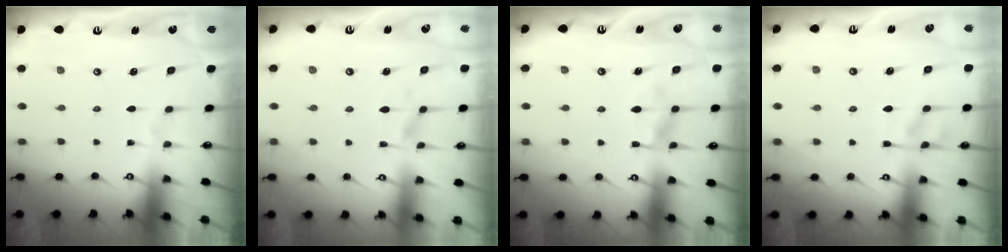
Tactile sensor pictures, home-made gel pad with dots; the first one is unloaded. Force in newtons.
{"total": 1.7, "press": 1.2, "slide": 1.2}
{"total": 7.7, "press": 7.7, "slide": 0.7}
{"total": 2.0, "press": 1.5, "slide": 1.3}